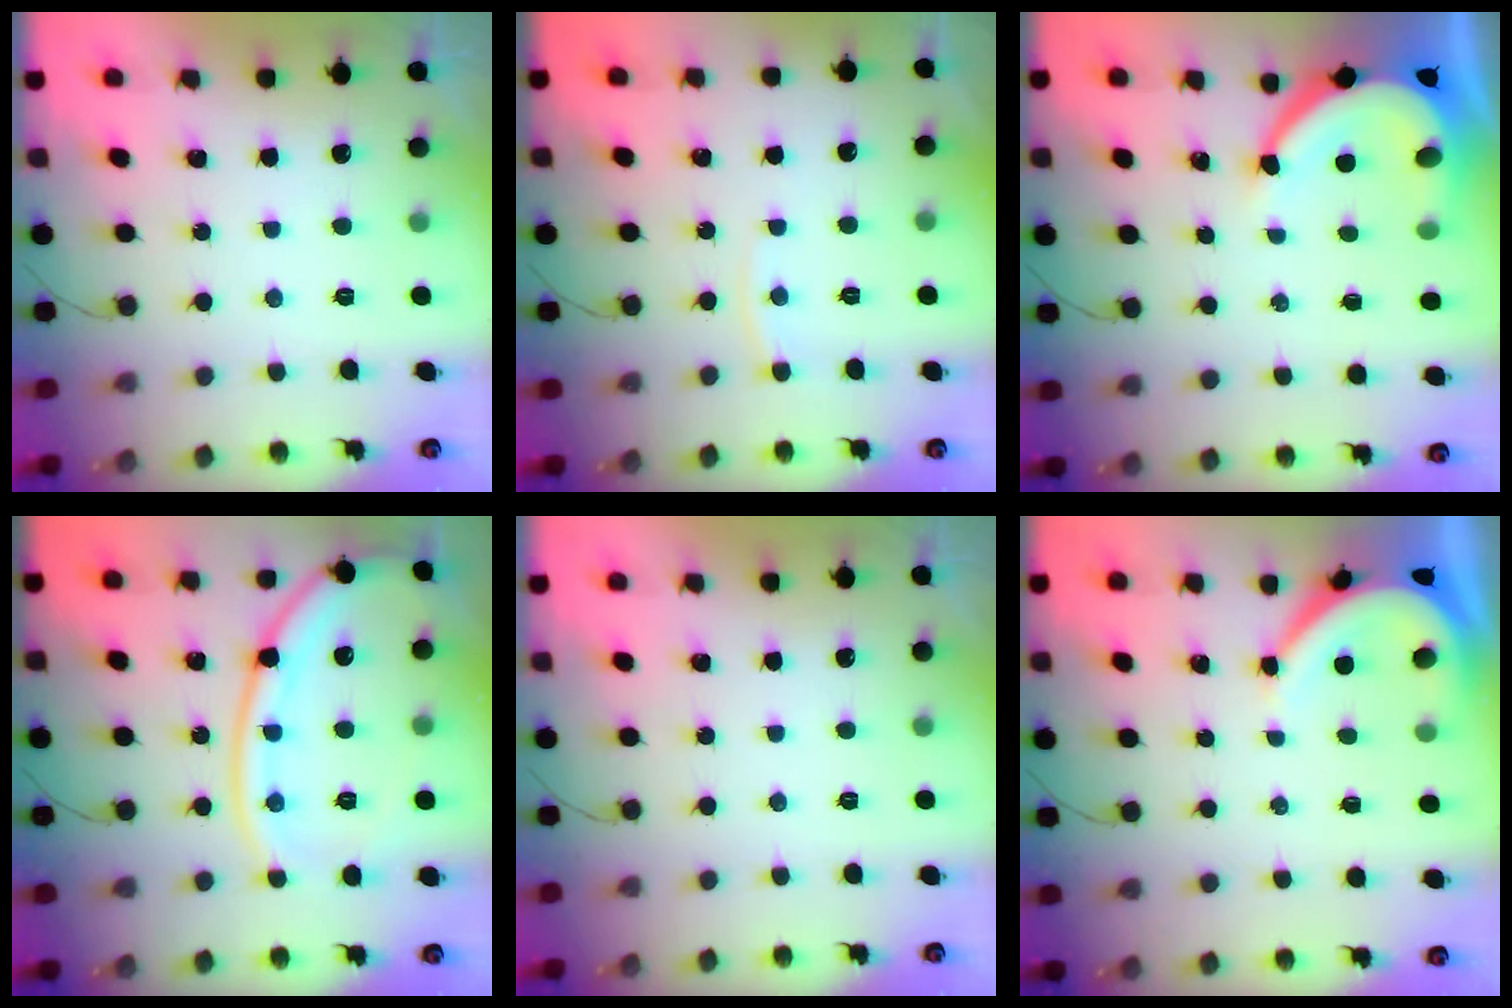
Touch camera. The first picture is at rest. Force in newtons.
{"total": 3.2, "press": 3.1, "slide": 0.4}
{"total": 10.5, "press": 10.4, "slide": 1.4}
{"total": 18.4, "press": 18.3, "slide": 2.0}
{"total": 0.0}
{"total": 7.0, "press": 7.0, "slide": 0.4}